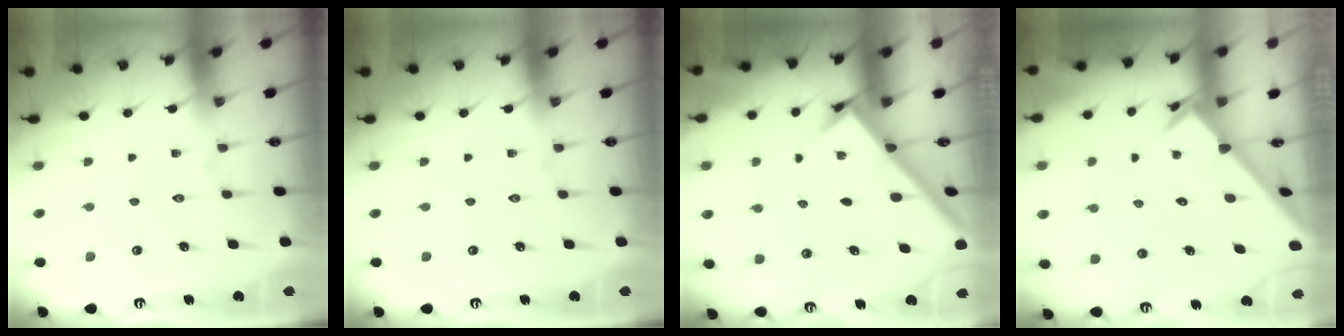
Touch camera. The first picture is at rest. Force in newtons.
{"total": 0.0}
{"total": 2.5, "press": 2.4, "slide": 0.4}
{"total": 2.6, "press": 2.6, "slide": 0.2}